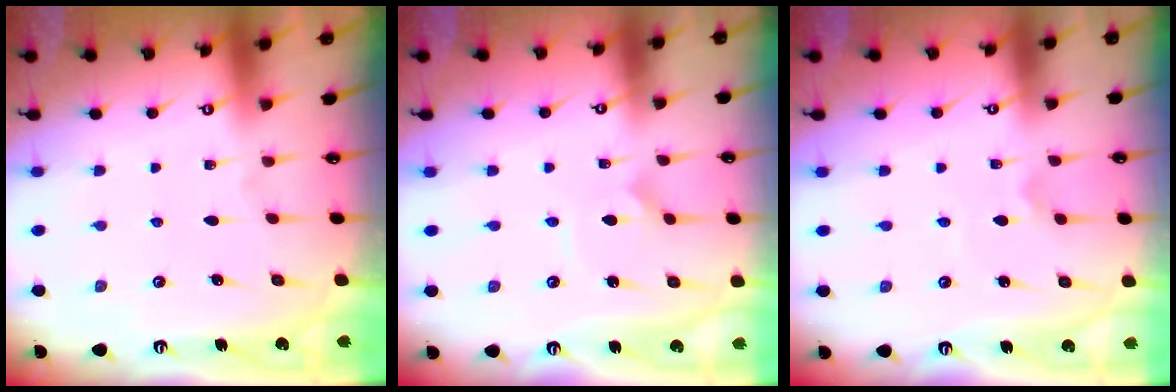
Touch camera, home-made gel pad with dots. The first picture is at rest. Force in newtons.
{"total": 2.7, "press": 2.7, "slide": 0.1}
{"total": 2.0, "press": 2.0, "slide": 0.4}